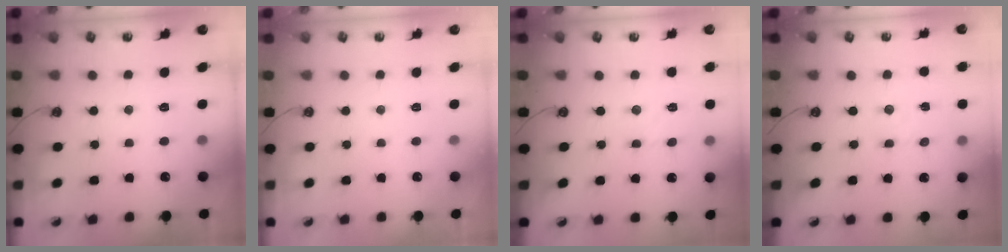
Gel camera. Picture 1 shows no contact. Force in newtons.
{"total": 0.0}
{"total": 1.8, "press": 1.7, "slide": 0.5}
{"total": 2.8, "press": 2.8, "slide": 0.5}